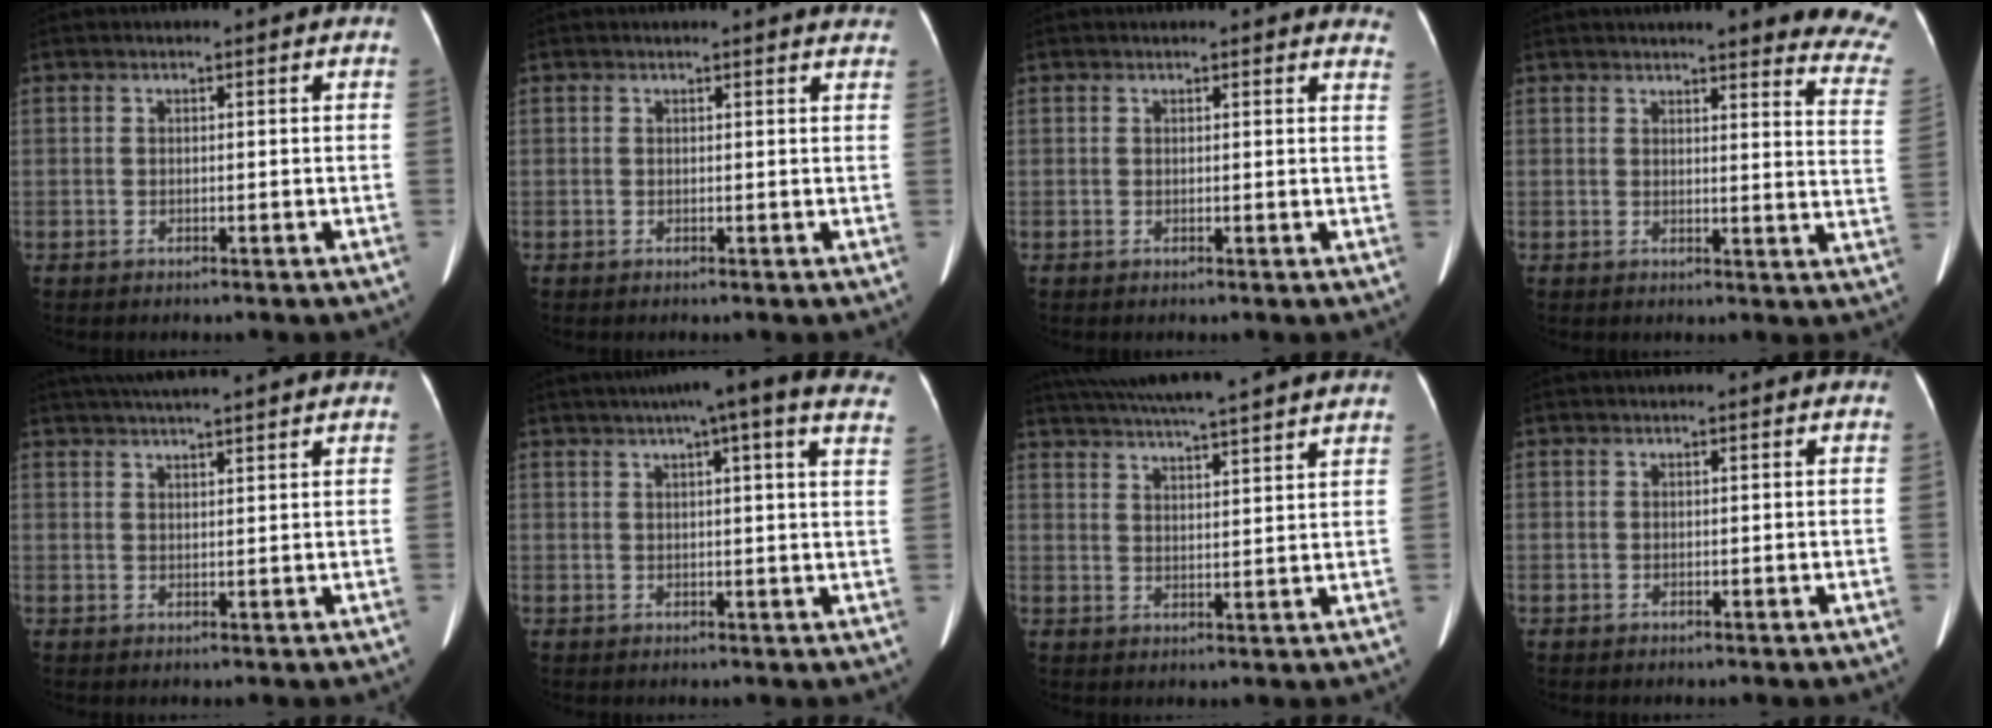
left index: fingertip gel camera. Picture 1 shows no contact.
{"total": 5.3, "force": [5.0, 1.3, 0.9], "torque": [0.000, 0.001, 0.028]}
{"total": 7.4, "force": [6.9, 1.7, 1.9], "torque": [0.003, -0.010, 0.049]}
{"total": 18.1, "force": [16.4, 2.1, 7.2], "torque": [-0.063, -0.064, 0.161]}
{"total": 10.7, "force": [9.4, 0.1, 5.1], "torque": [-0.083, 0.036, 0.125]}
{"total": 14.3, "force": [13.4, 0.4, 4.9], "torque": [-0.035, -0.076, 0.121]}
{"total": 21.2, "force": [19.0, 0.2, 9.4], "torque": [-0.163, 0.017, 0.257]}
{"total": 0.5, "force": [0.5, 0.1, 0.3], "torque": [-0.005, 0.012, 0.005]}